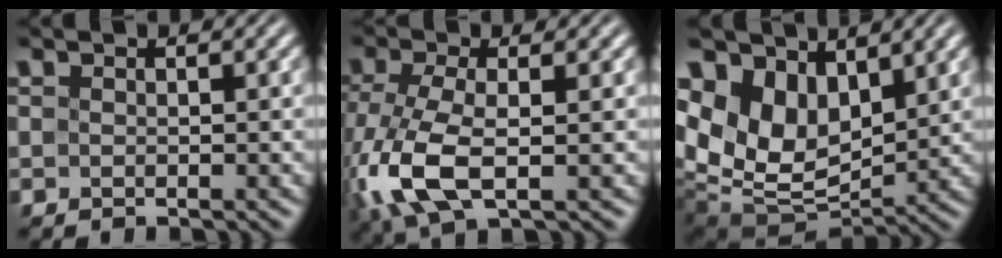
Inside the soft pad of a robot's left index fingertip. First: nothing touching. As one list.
[{"total": 7.4, "force": [-2.1, 3.3, 6.3], "torque": [-0.156, -0.009, -0.050]}, {"total": 10.0, "force": [3.7, 6.8, 6.3], "torque": [-0.135, -0.001, 0.074]}]